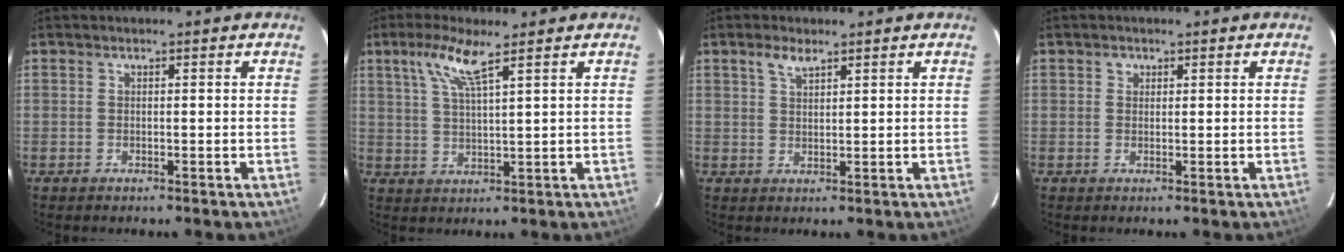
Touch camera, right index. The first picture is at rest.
{"total": 6.3, "force": [3.8, 0.8, 5.0], "torque": [-0.103, 0.006, 0.077]}
{"total": 2.8, "force": [1.9, 1.2, 1.7], "torque": [-0.030, 0.006, 0.037]}
{"total": 1.2, "force": [0.5, 1.1, 0.1], "torque": [0.001, 0.006, 0.005]}